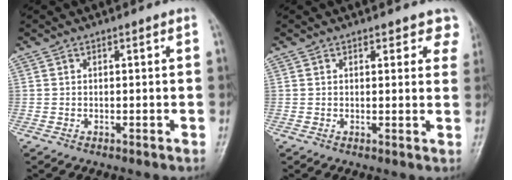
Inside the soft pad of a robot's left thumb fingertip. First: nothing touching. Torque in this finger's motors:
{"motor_torque": [0.02, -0.09, 0.16, 0.17, -0.02]}